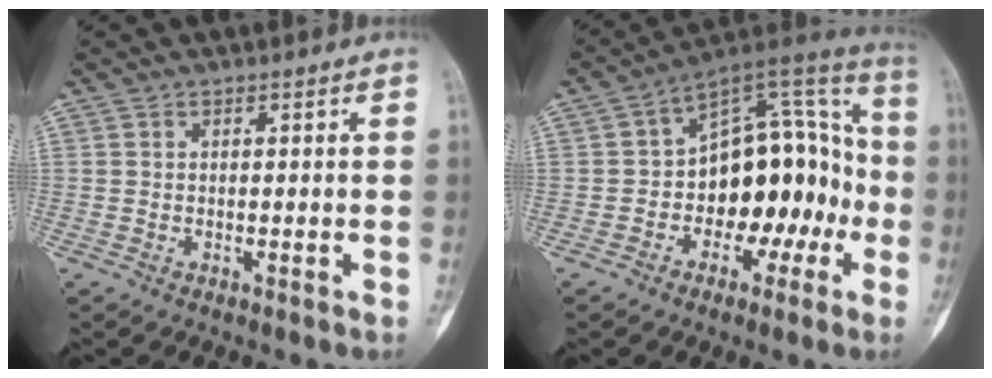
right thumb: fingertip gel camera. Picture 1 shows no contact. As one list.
[{"total": 18.3, "force": [-3.2, 11.5, 13.9], "torque": [-0.139, 0.063, -0.046]}]